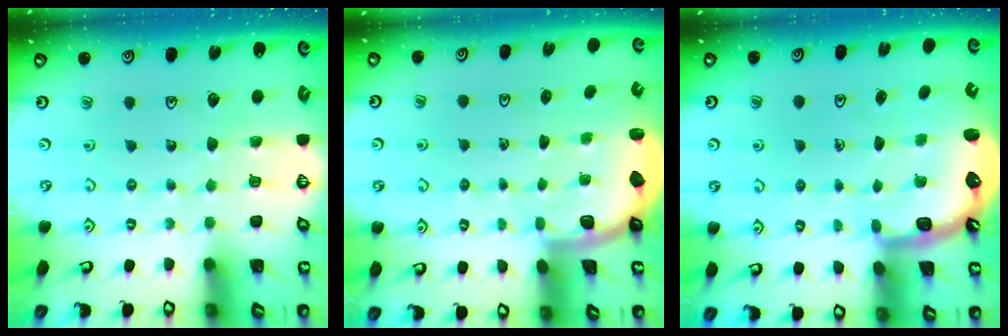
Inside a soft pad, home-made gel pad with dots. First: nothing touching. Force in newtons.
{"total": 1.8, "press": 1.7, "slide": 0.3}
{"total": 3.0, "press": 2.4, "slide": 1.8}